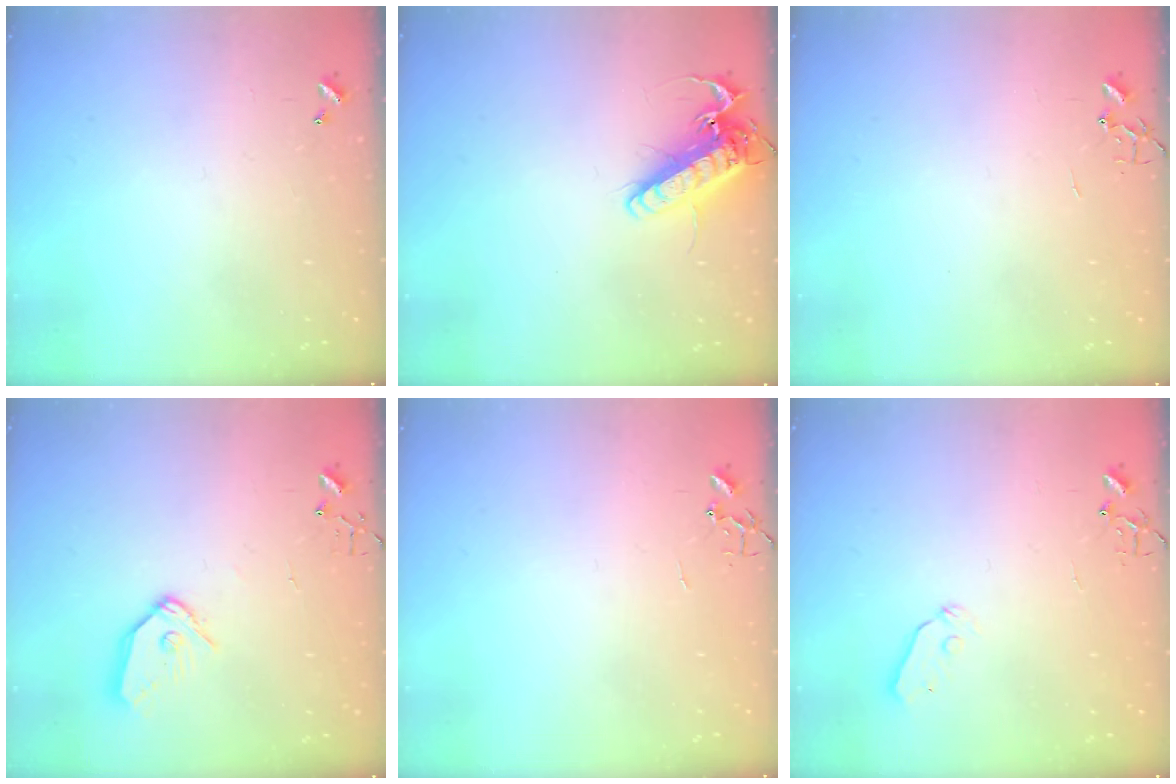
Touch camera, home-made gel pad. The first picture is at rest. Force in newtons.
{"total": 15.7, "press": 15.5, "slide": 2.4}
{"total": 0.0}
{"total": 9.9, "press": 9.8, "slide": 1.2}
{"total": 0.0}
{"total": 4.5, "press": 4.4, "slide": 0.7}